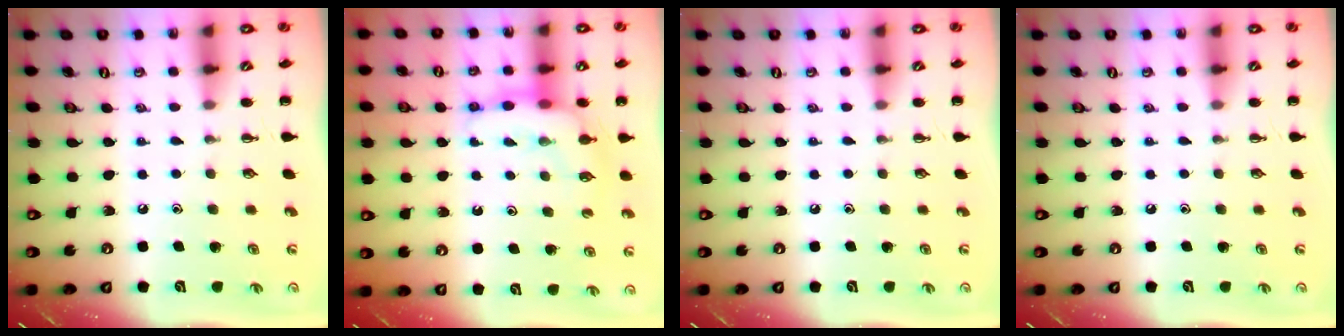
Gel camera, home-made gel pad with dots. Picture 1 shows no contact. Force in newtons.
{"total": 10.9, "press": 10.8, "slide": 1.5}
{"total": 0.0}
{"total": 0.0}